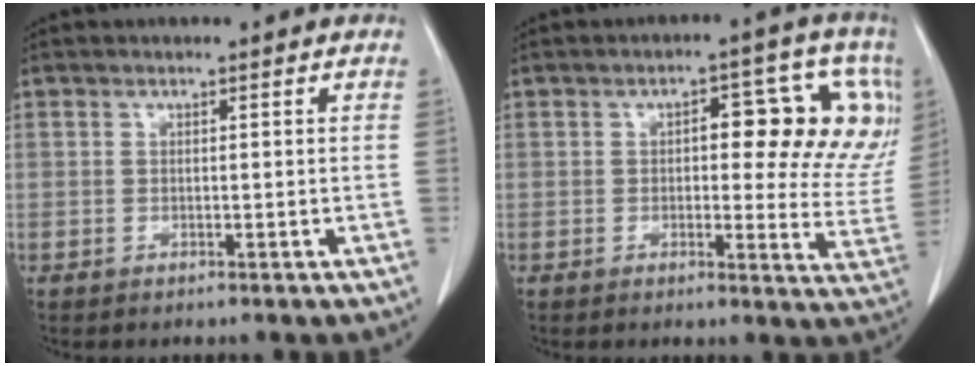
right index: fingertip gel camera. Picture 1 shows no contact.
{"total": 14.2, "force": [3.5, 5.8, 12.4], "torque": [-0.135, 0.016, 0.036]}